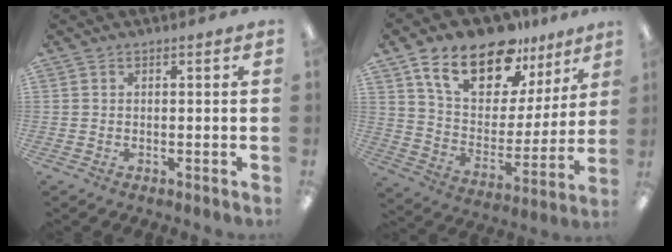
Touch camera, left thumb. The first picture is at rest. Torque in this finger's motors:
{"motor_torque": [0.15, 0.80, 1.24, -1.53, 0.14]}